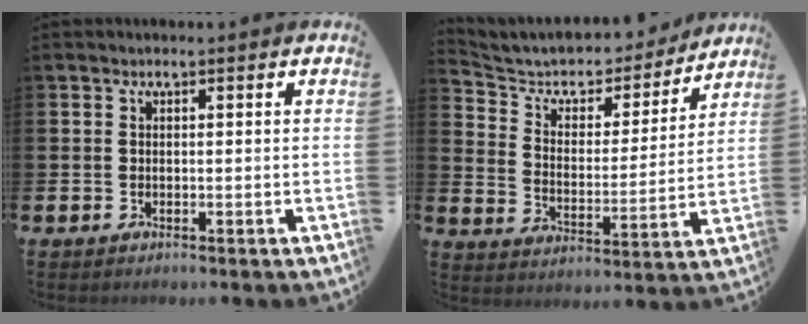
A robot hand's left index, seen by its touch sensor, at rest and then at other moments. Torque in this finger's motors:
{"motor_torque": [0.83, -1.25, 0.43, 0.05]}